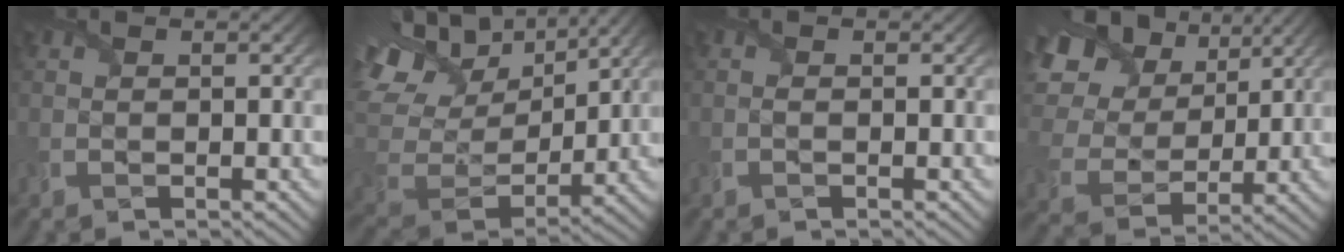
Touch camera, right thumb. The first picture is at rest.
{"total": 15.9, "force": [8.2, 9.5, 9.8], "torque": [-0.244, 0.023, 0.143]}
{"total": 0.6, "force": [-0.5, 0.1, 0.3], "torque": [-0.008, -0.001, -0.014]}
{"total": 15.8, "force": [6.5, 10.8, 9.5], "torque": [-0.254, 0.037, 0.119]}